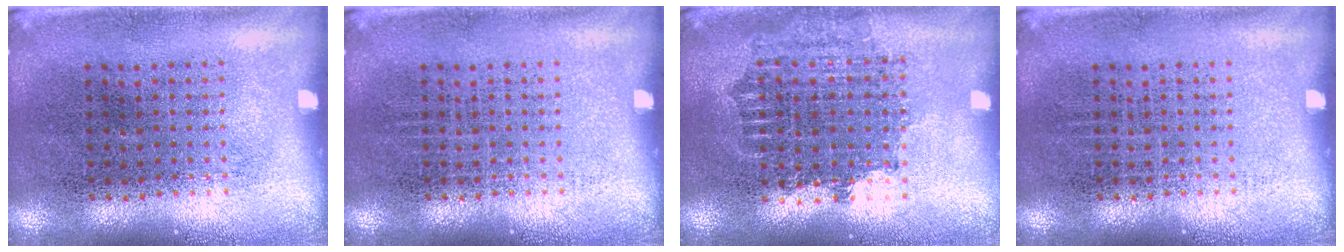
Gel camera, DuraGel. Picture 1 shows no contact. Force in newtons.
{"total": 0.0}
{"total": 1.7, "press": 1.4, "slide": 1.0}
{"total": 0.0}